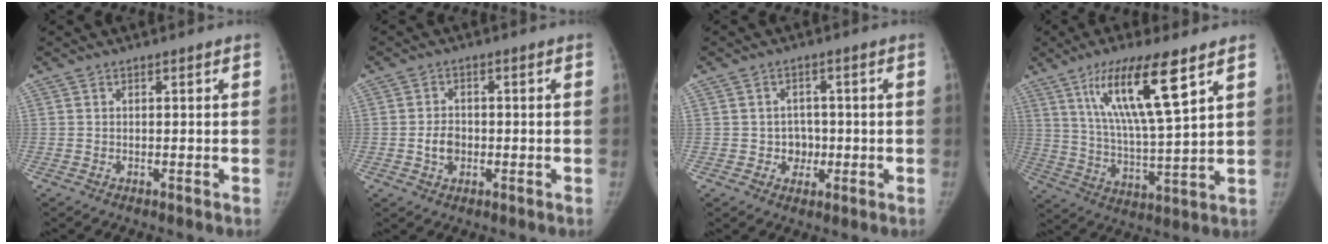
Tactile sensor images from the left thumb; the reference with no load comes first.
{"total": 3.4, "force": [-0.7, 2.6, 2.1], "torque": [-0.027, 0.006, -0.011]}
{"total": 3.6, "force": [-0.6, 3.3, 1.3], "torque": [0.009, 0.008, -0.008]}
{"total": 16.1, "force": [8.3, 2.5, 13.5], "torque": [-0.244, -0.041, 0.156]}